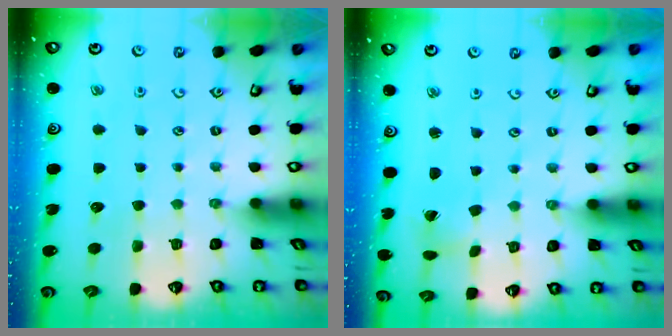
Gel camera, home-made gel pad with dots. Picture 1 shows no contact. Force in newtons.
{"total": 1.5, "press": 1.5, "slide": 0.1}